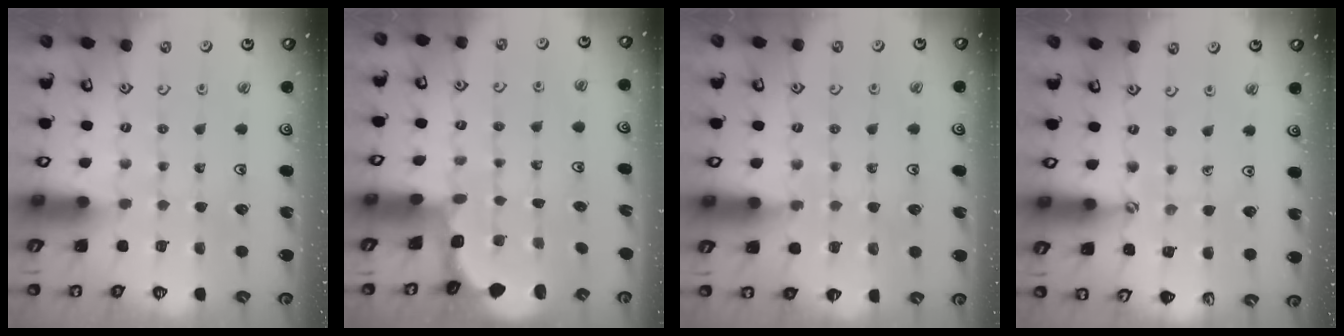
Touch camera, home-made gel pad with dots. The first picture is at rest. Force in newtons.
{"total": 2.0, "press": 1.8, "slide": 0.7}
{"total": 4.5, "press": 3.9, "slide": 2.2}
{"total": 2.1, "press": 2.1, "slide": 0.4}